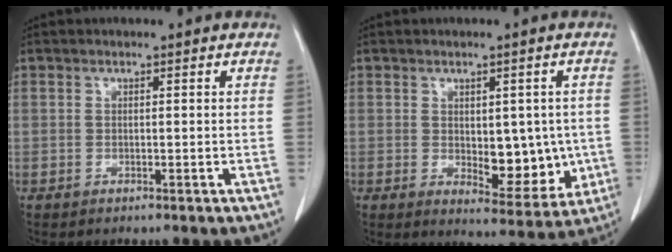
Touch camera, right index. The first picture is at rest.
{"total": 8.6, "force": [-0.4, 4.4, 7.4], "torque": [-0.079, -0.005, 0.010]}